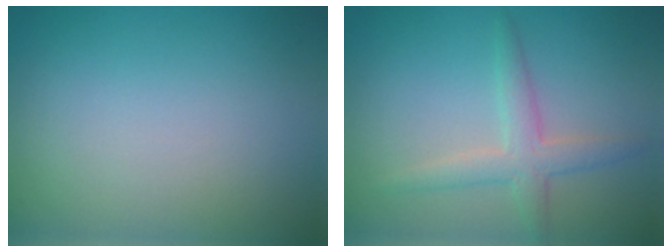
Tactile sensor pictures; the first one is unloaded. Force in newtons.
{"total": 2.6, "press": 2.6, "slide": 0.1}